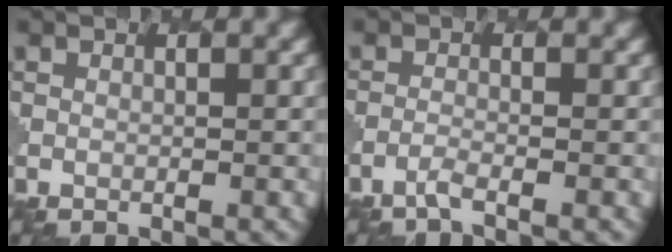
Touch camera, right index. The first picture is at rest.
{"total": 1.2, "force": [-0.9, 0.2, 0.7], "torque": [-0.009, -0.001, -0.028]}